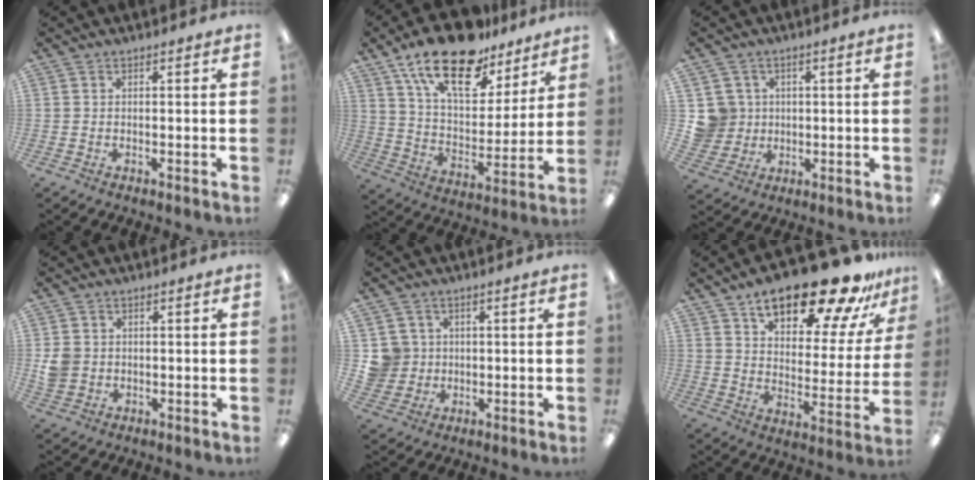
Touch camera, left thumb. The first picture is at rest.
{"total": 20.6, "force": [14.0, 9.2, 11.9], "torque": [-0.203, -0.079, 0.244]}
{"total": 6.5, "force": [1.5, 6.3, 0.0], "torque": [-0.013, 0.005, 0.035]}
{"total": 4.3, "force": [0.1, 4.1, 1.4], "torque": [-0.013, 0.005, 0.003]}
{"total": 6.0, "force": [1.2, 5.8, 0.4], "torque": [-0.022, 0.004, 0.025]}
{"total": 21.9, "force": [15.9, 7.6, 13.0], "torque": [-0.197, -0.098, 0.263]}